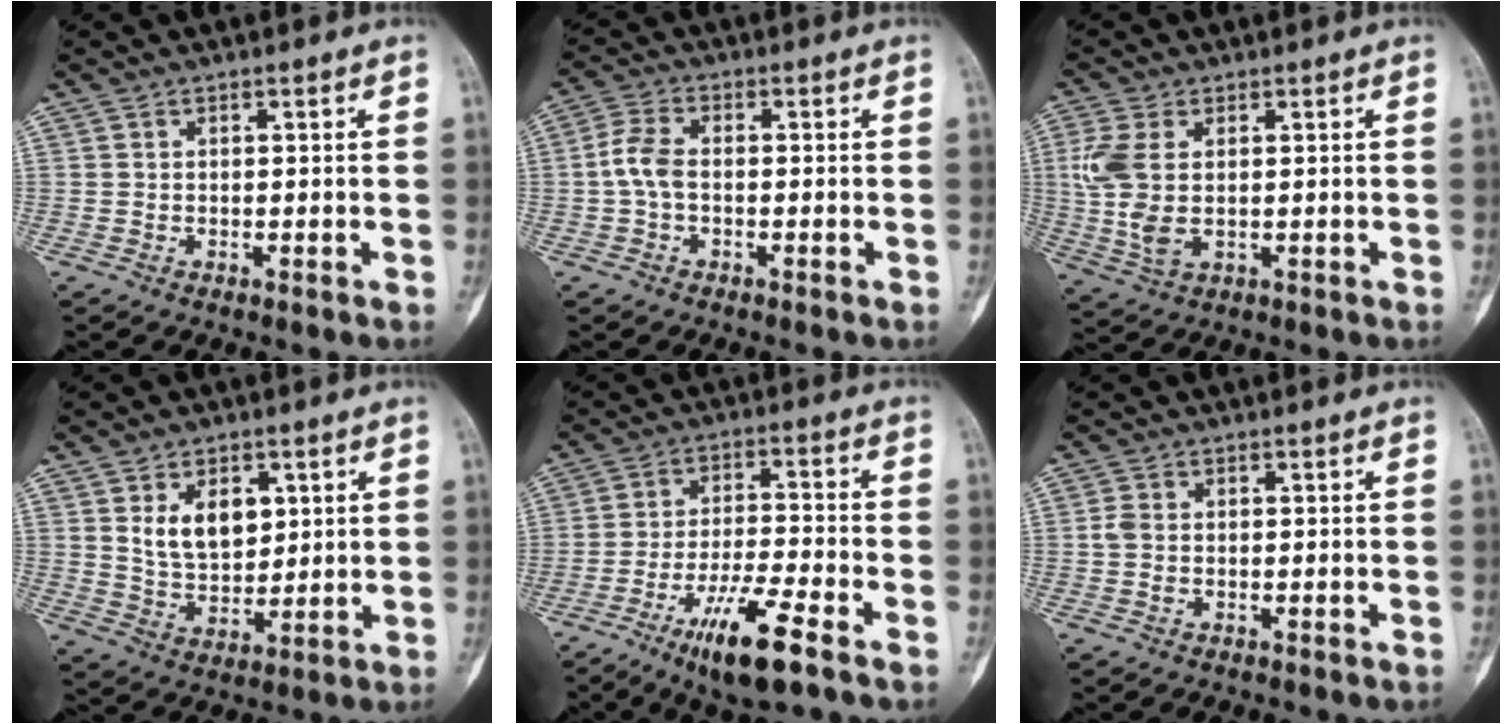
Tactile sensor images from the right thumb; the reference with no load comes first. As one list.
[{"total": 4.6, "force": [-0.8, 2.5, 3.8], "torque": [-0.081, 0.014, -0.023]}, {"total": 8.2, "force": [0.9, 4.6, 6.8], "torque": [-0.171, -0.003, 0.025]}, {"total": 8.9, "force": [2.9, 5.7, 6.2], "torque": [-0.076, -0.022, 0.060]}, {"total": 12.0, "force": [-6.9, 2.1, 9.5], "torque": [-0.179, 0.021, -0.119]}, {"total": 1.9, "force": [-0.3, 1.3, 1.3], "torque": [-0.031, 0.005, -0.008]}]